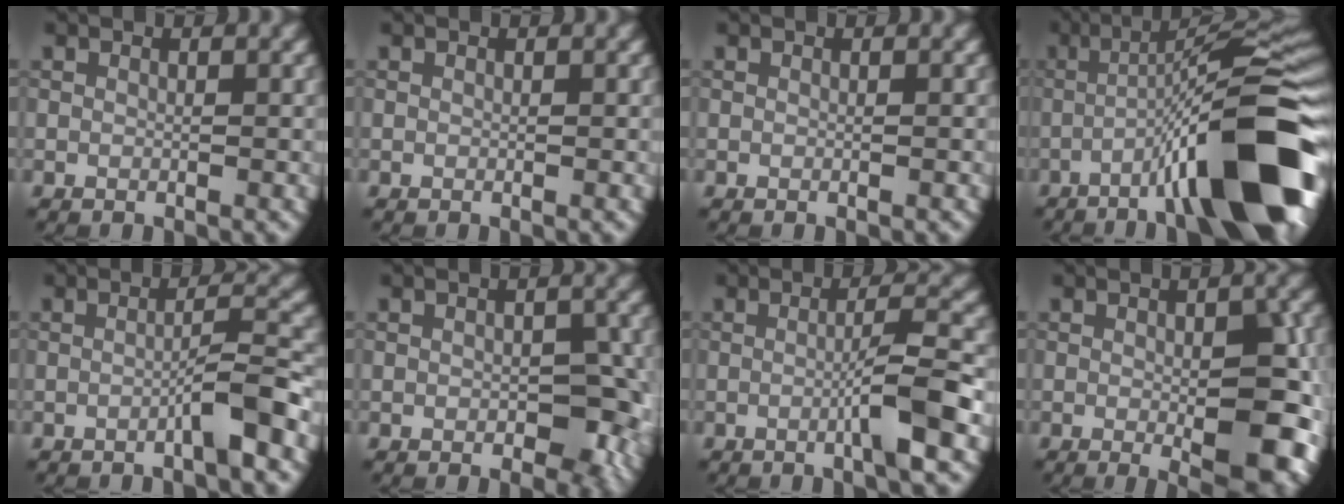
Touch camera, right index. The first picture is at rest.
{"total": 0.0}
{"total": 0.0}
{"total": 14.5, "force": [-5.7, 2.6, 13.1], "torque": [-0.189, 0.011, -0.088]}
{"total": 3.2, "force": [-1.5, 0.2, 2.8], "torque": [-0.041, 0.017, -0.032]}
{"total": 4.3, "force": [-0.8, 2.4, 3.5], "torque": [-0.036, -0.007, -0.009]}
{"total": 4.1, "force": [-1.1, 0.3, 4.0], "torque": [-0.058, 0.012, -0.030]}
{"total": 8.3, "force": [-1.5, 2.5, 7.8], "torque": [-0.095, -0.005, -0.018]}